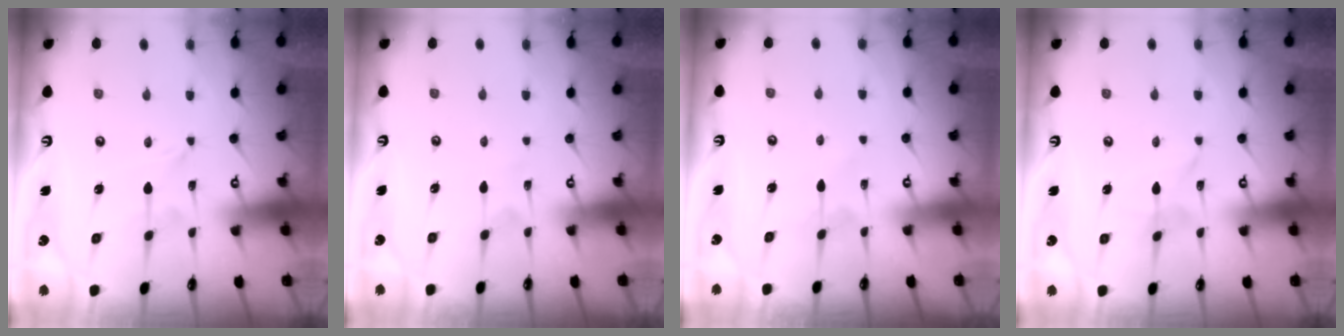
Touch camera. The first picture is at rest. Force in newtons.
{"total": 2.0, "press": 2.0, "slide": 0.2}
{"total": 4.2, "press": 4.2, "slide": 0.5}
{"total": 1.9, "press": 1.9, "slide": 0.2}